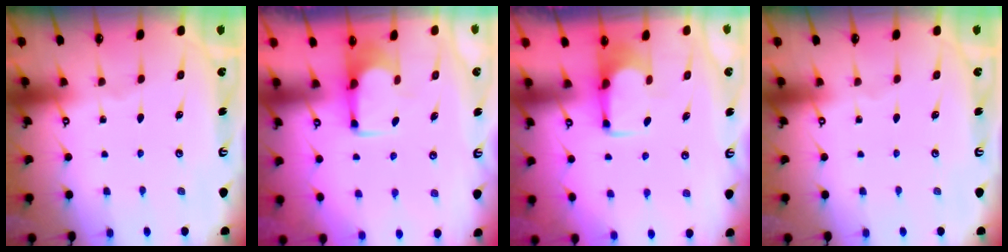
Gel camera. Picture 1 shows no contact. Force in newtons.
{"total": 1.9, "press": 1.7, "slide": 0.8}
{"total": 1.7, "press": 1.6, "slide": 0.7}
{"total": 0.0}